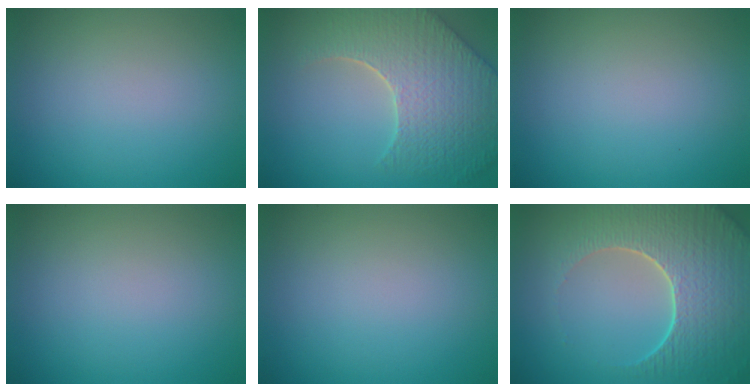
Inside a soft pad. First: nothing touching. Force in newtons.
{"total": 8.6, "press": 6.3, "slide": 5.9}
{"total": 0.0}
{"total": 0.0}
{"total": 0.0}
{"total": 8.1, "press": 6.1, "slide": 5.3}